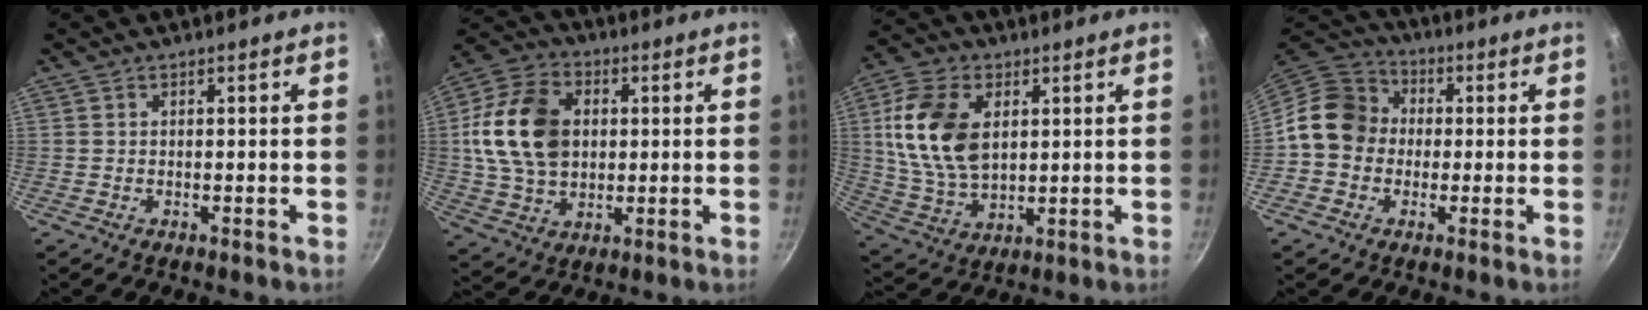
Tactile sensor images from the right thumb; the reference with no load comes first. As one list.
[{"total": 17.3, "force": [2.2, 12.4, 11.8], "torque": [-0.205, 0.008, 0.036]}, {"total": 15.6, "force": [3.4, 9.8, 11.7], "torque": [-0.211, -0.009, 0.073]}, {"total": 11.4, "force": [0.0, 10.0, 5.5], "torque": [-0.059, 0.029, -0.022]}]